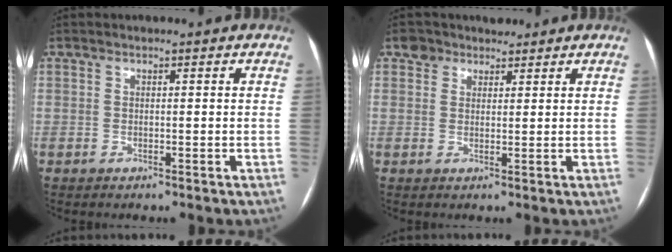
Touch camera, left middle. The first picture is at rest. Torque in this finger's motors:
{"motor_torque": [0.00, 0.00, -0.01, -0.01]}